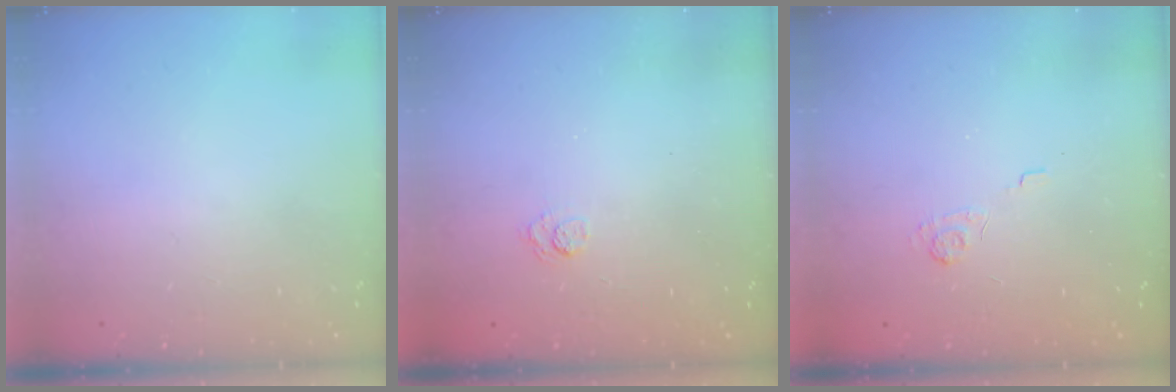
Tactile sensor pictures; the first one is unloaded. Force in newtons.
{"total": 2.6, "press": 2.3, "slide": 1.3}
{"total": 2.0, "press": 1.4, "slide": 1.4}